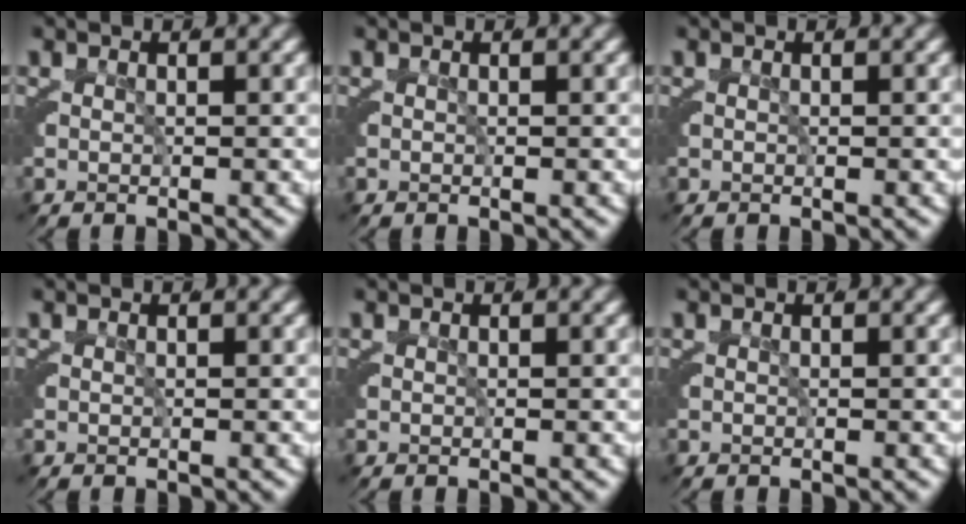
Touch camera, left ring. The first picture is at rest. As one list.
[{"total": 0.0}, {"total": 0.0}, {"total": 0.0}, {"total": 0.0}, {"total": 0.0}]